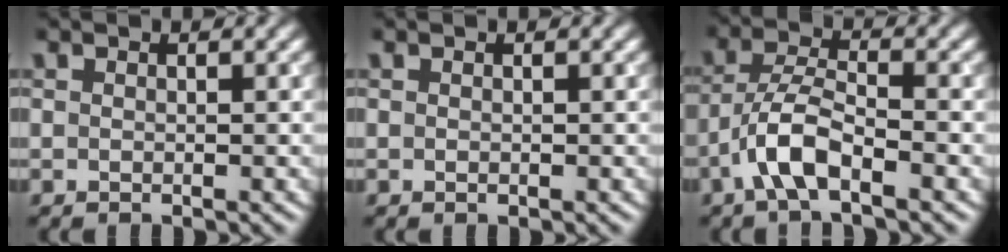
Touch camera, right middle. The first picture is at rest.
{"total": 0.0}
{"total": 4.4, "force": [-2.5, 1.3, 3.4], "torque": [-0.067, 0.008, -0.055]}